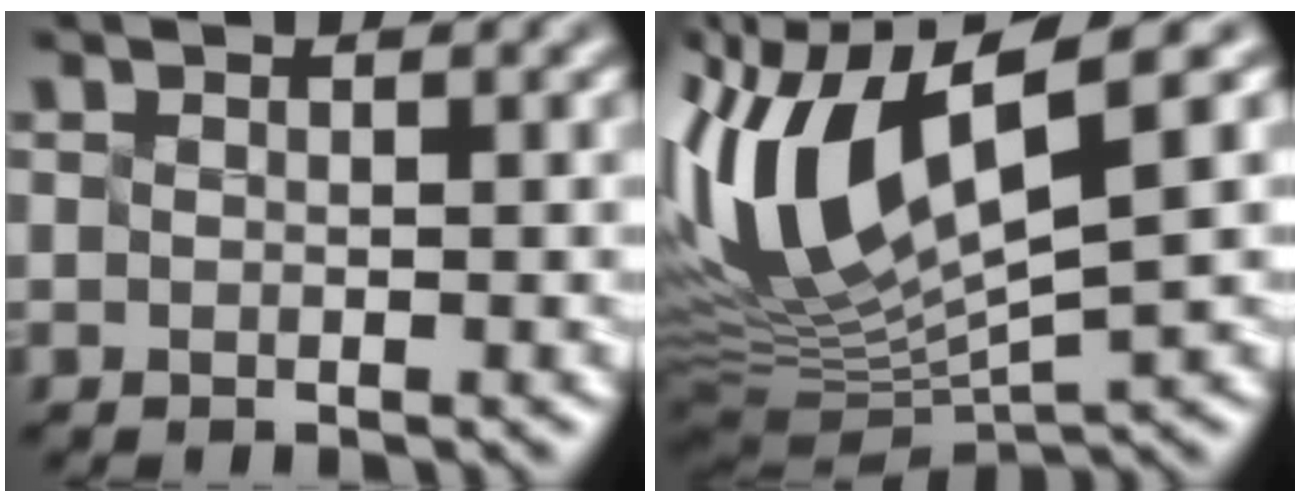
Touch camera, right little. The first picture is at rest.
{"total": 10.1, "force": [0.9, 3.2, 9.5], "torque": [-0.193, 0.000, 0.032]}